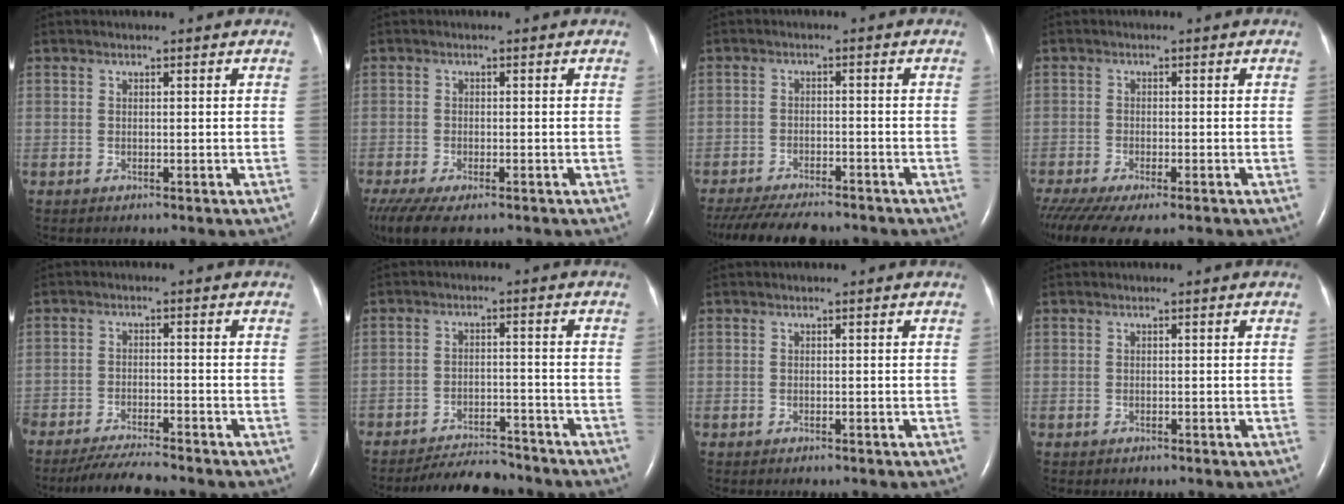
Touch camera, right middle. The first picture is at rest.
{"total": 9.1, "force": [-6.5, 3.1, 5.6], "torque": [-0.107, -0.019, -0.103]}
{"total": 13.4, "force": [-11.7, 3.3, 5.8], "torque": [-0.119, -0.017, -0.168]}
{"total": 10.7, "force": [-8.3, 2.5, 6.2], "torque": [-0.110, -0.018, -0.129]}
{"total": 6.7, "force": [-6.2, 0.0, 2.7], "torque": [-0.046, -0.022, -0.106]}
{"total": 7.9, "force": [-7.5, 1.6, 1.6], "torque": [-0.024, -0.007, -0.116]}
{"total": 0.0}
{"total": 0.0}